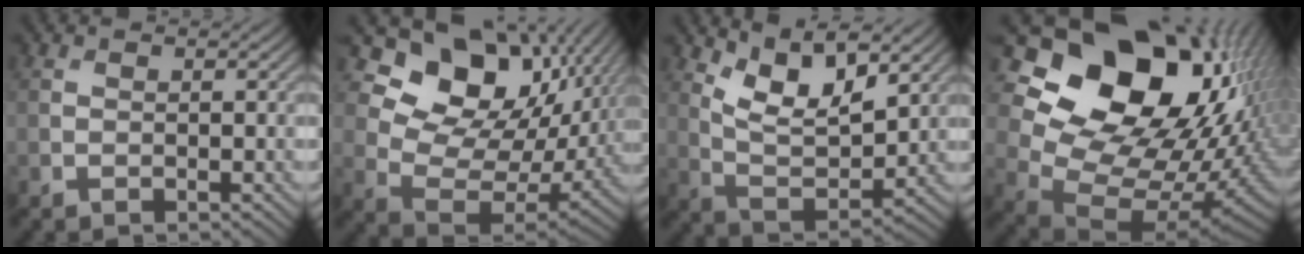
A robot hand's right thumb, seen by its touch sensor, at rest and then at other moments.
{"total": 15.3, "force": [7.2, 10.2, 8.8], "torque": [-0.173, 0.026, 0.128]}
{"total": 8.9, "force": [5.3, 3.5, 6.2], "torque": [-0.129, -0.007, 0.109]}
{"total": 21.7, "force": [7.4, 15.5, 13.2], "torque": [-0.251, 0.007, 0.148]}